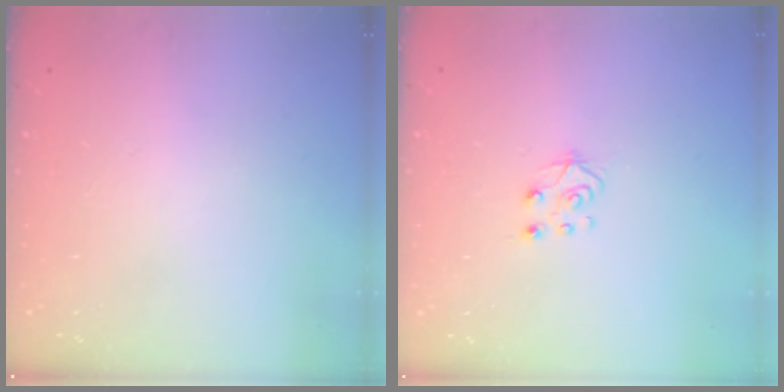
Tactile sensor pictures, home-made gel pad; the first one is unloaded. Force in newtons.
{"total": 6.9, "press": 6.9, "slide": 0.6}